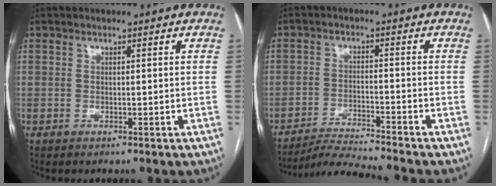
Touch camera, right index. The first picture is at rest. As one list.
[{"total": 7.2, "force": [-6.7, -2.4, 1.1], "torque": [-0.013, -0.017, -0.124]}]